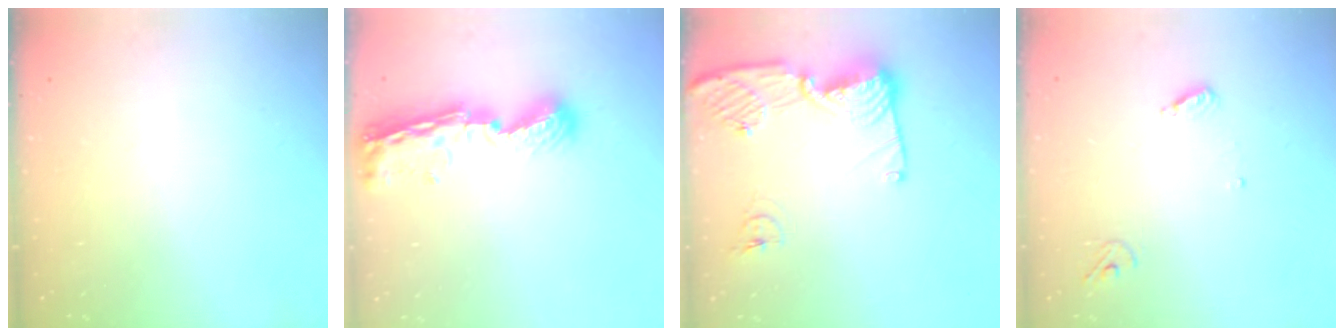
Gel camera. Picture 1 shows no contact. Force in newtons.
{"total": 9.8, "press": 9.7, "slide": 1.0}
{"total": 13.9, "press": 13.8, "slide": 1.5}
{"total": 3.6, "press": 3.6, "slide": 0.3}